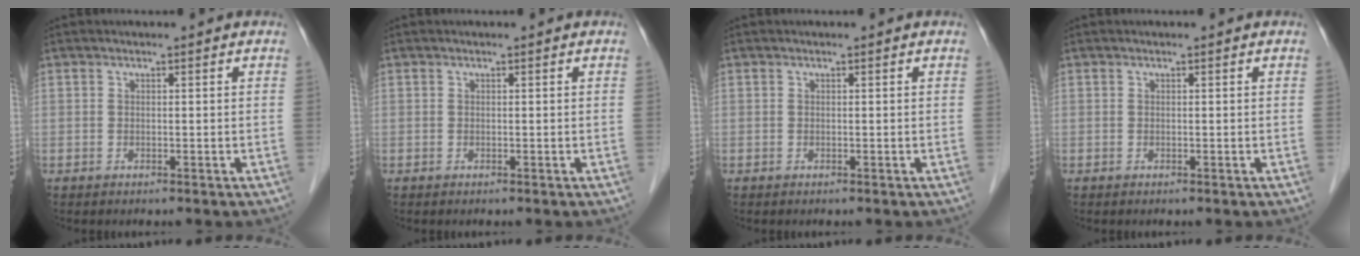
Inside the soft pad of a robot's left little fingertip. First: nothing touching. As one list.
[{"total": 0.0}, {"total": 0.0}, {"total": 0.0}]